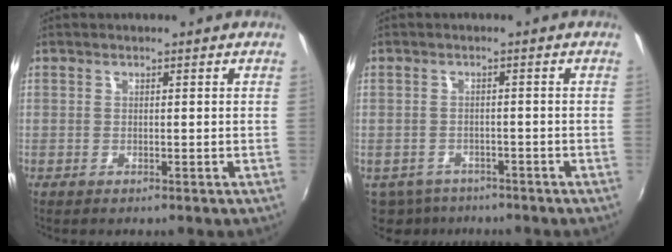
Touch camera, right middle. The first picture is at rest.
{"total": 7.1, "force": [-5.4, 4.0, 2.3], "torque": [-0.064, -0.023, -0.081]}